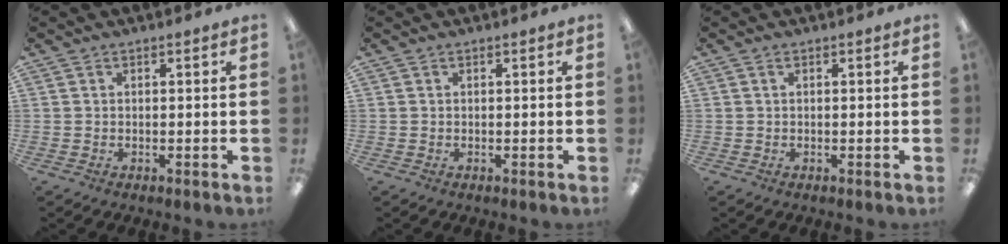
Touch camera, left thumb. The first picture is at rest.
{"total": 0.0}
{"total": 0.0}